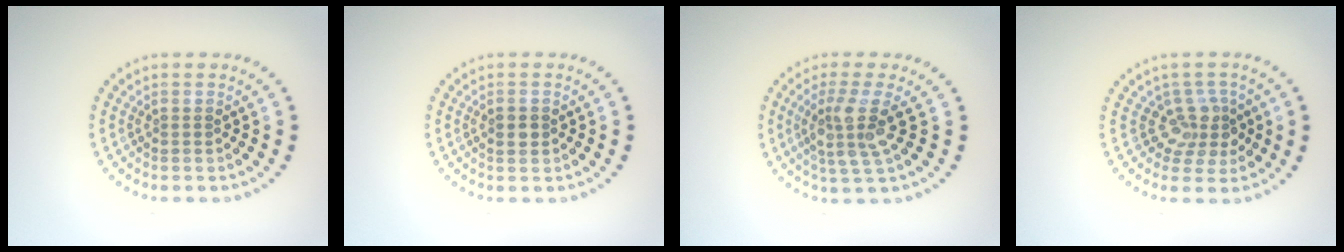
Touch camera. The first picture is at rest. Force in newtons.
{"total": 1.7, "press": 1.7, "slide": 0.1}
{"total": 3.8, "press": 3.0, "slide": 2.3}
{"total": 2.9, "press": 2.2, "slide": 1.8}